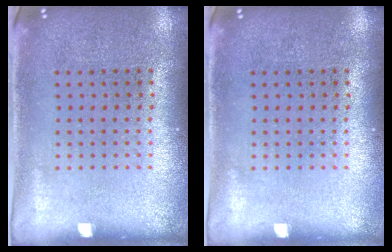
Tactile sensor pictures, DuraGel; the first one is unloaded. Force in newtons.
{"total": 0.0}